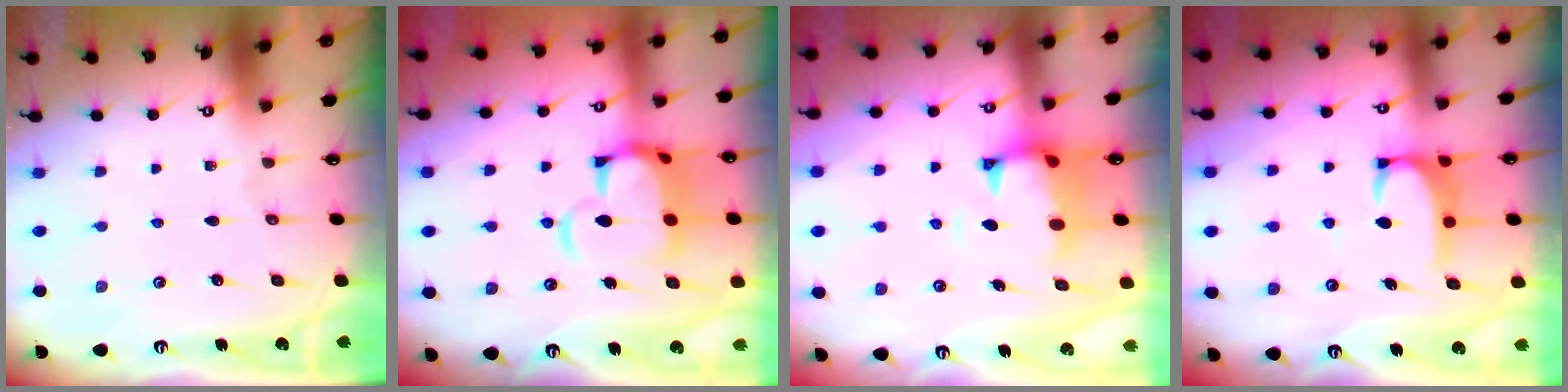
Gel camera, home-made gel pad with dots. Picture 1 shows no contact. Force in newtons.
{"total": 9.2, "press": 9.1, "slide": 1.5}
{"total": 1.2, "press": 0.3, "slide": 1.1}
{"total": 2.9, "press": 2.9, "slide": 0.3}